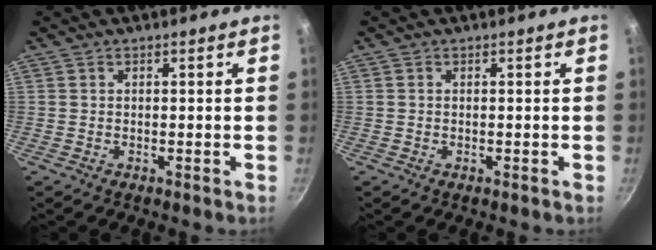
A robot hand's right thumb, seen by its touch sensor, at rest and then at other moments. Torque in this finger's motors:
{"motor_torque": [-0.74, -0.10, -0.18, -0.12, -0.03]}